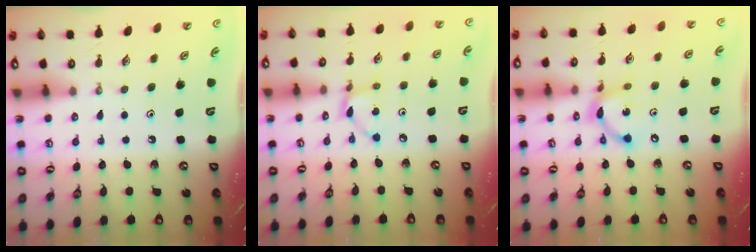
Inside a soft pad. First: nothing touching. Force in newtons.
{"total": 4.1, "press": 4.1, "slide": 0.2}
{"total": 11.8, "press": 11.7, "slide": 0.9}